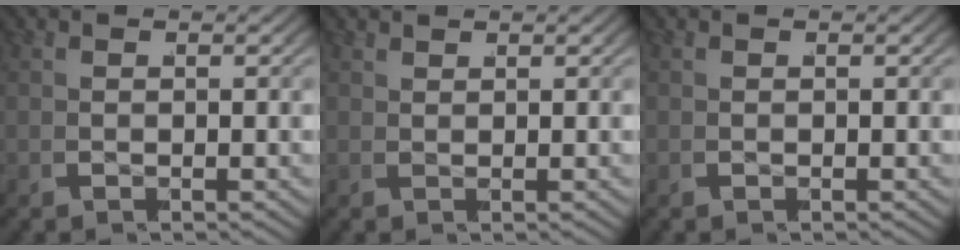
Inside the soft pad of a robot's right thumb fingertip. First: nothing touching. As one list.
[{"total": 1.2, "force": [1.0, -0.5, -0.5], "torque": [0.014, 0.004, 0.020]}, {"total": 0.0}]